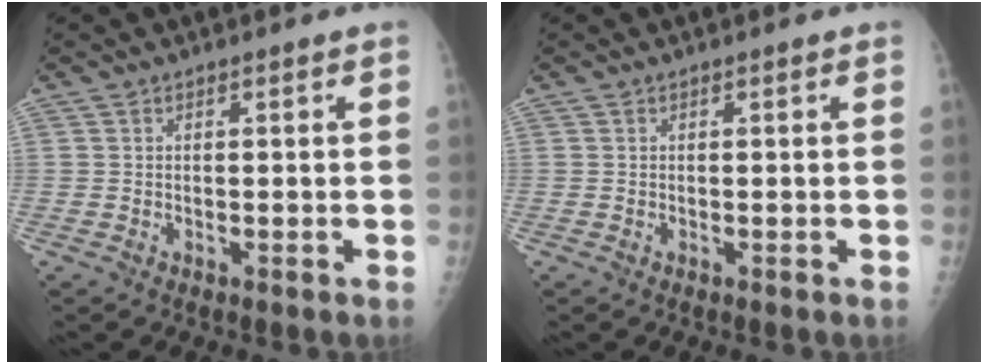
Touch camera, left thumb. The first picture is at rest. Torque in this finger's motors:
{"motor_torque": [0.00, 0.00, -0.01, -0.01, 0.00]}